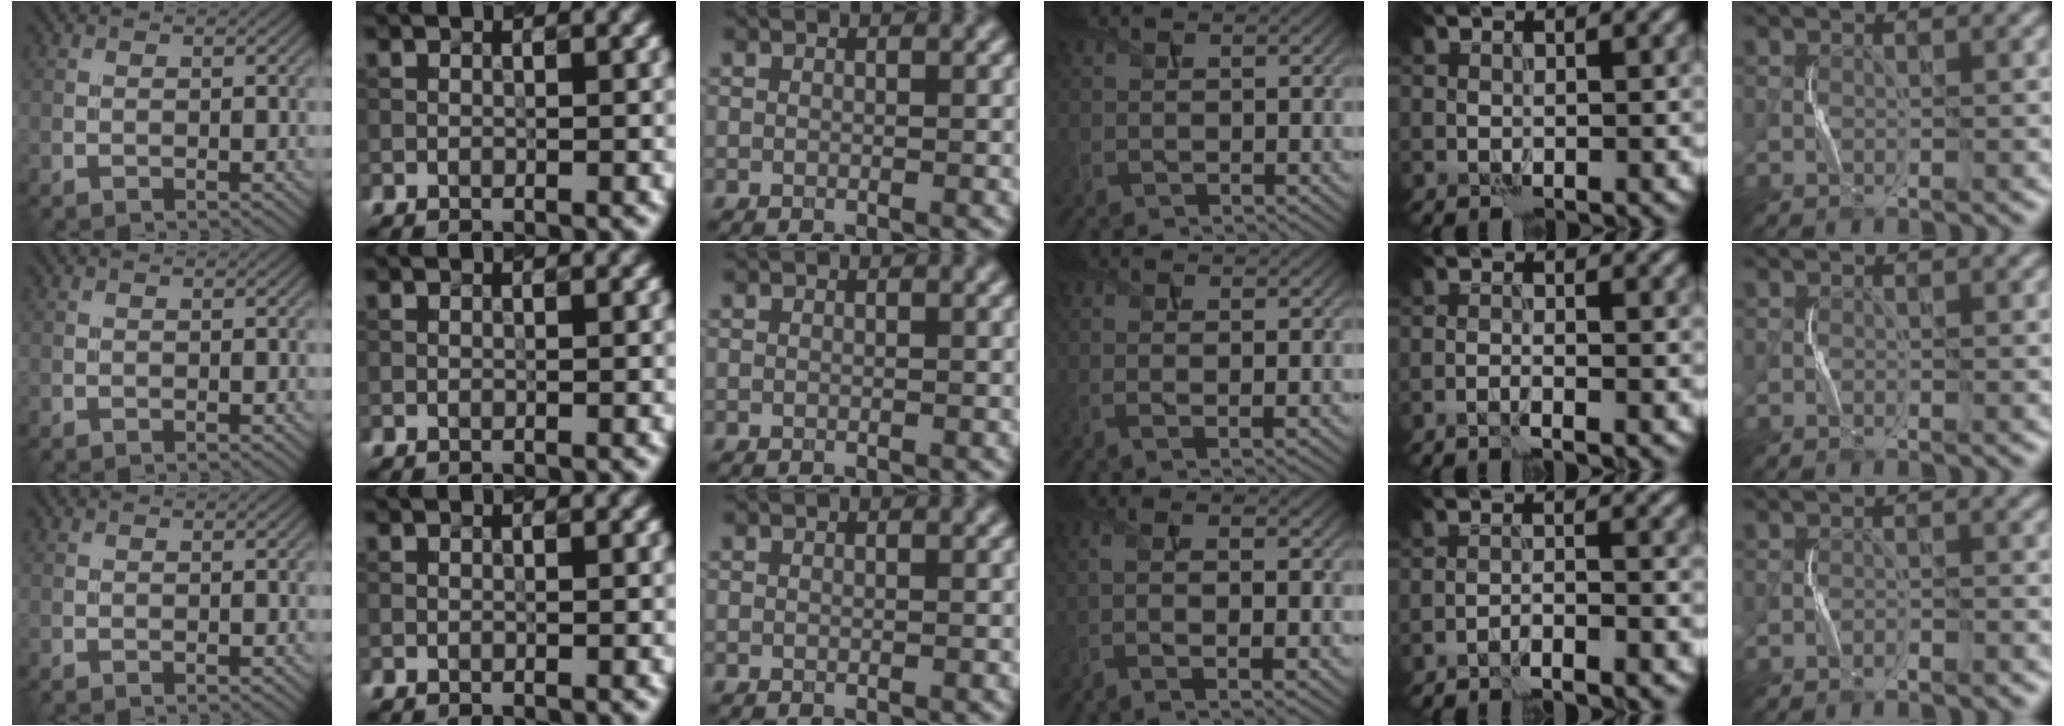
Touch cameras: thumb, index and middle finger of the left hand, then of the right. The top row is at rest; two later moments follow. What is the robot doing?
{"motion": "squeeze", "object": "sponge"}